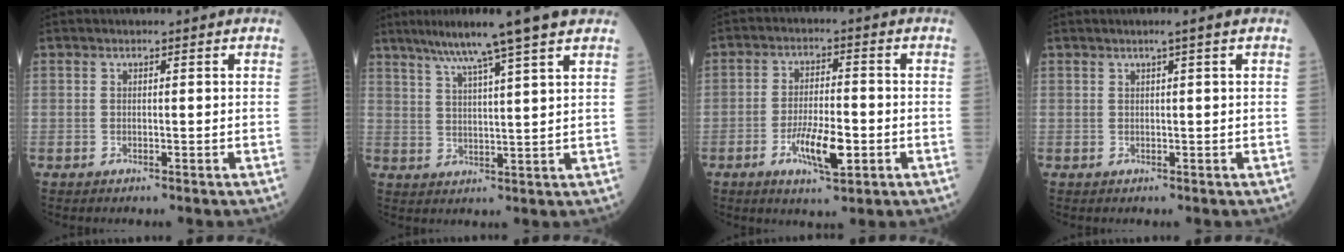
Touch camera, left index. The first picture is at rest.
{"total": 10.7, "force": [8.1, -0.9, 7.0], "torque": [-0.114, 0.019, 0.120]}
{"total": 7.2, "force": [-2.8, 1.9, 6.4], "torque": [-0.118, -0.004, -0.050]}
{"total": 1.2, "force": [0.6, -0.5, 1.0], "torque": [-0.022, -0.006, 0.014]}